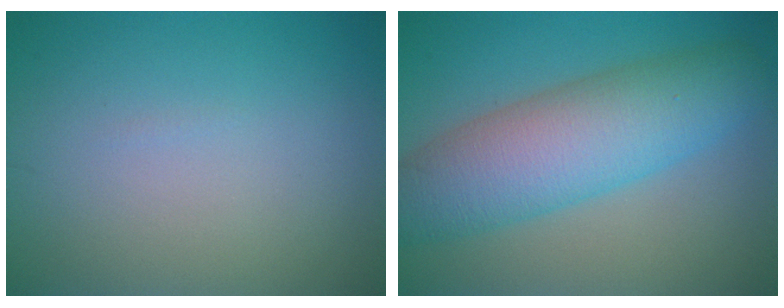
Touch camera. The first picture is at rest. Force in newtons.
{"total": 8.6, "press": 8.6, "slide": 0.1}